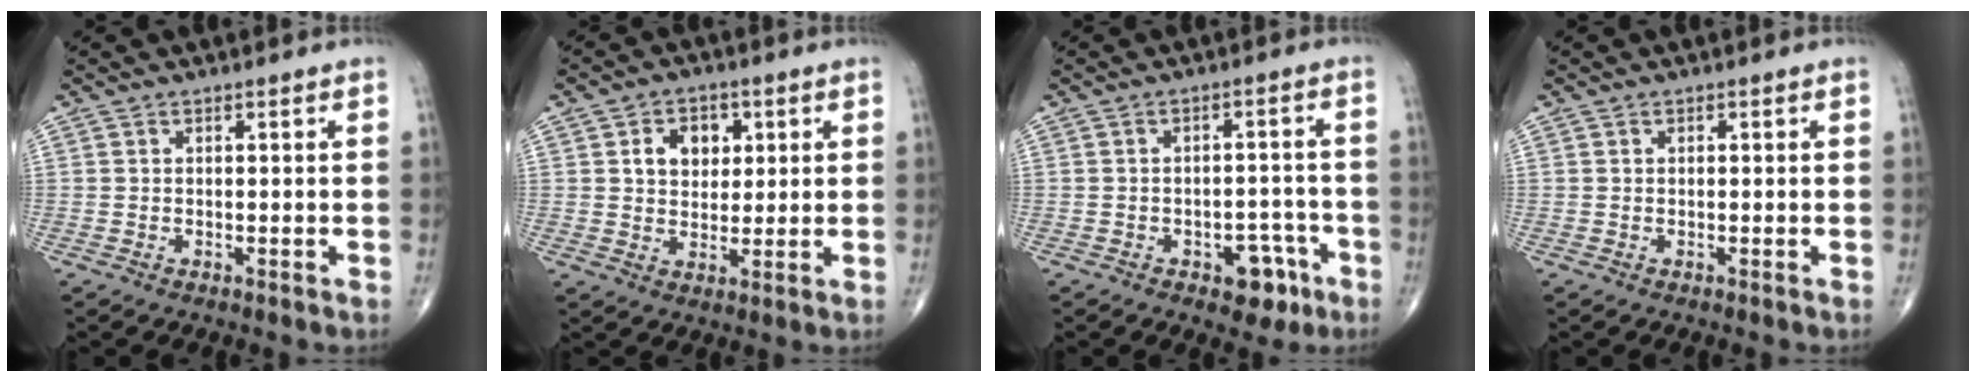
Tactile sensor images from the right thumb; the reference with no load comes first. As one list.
[{"total": 7.0, "force": [2.1, 5.3, 4.1], "torque": [-0.030, -0.006, 0.032]}, {"total": 6.8, "force": [-3.5, 4.0, 4.2], "torque": [-0.026, 0.029, -0.042]}, {"total": 0.0}]